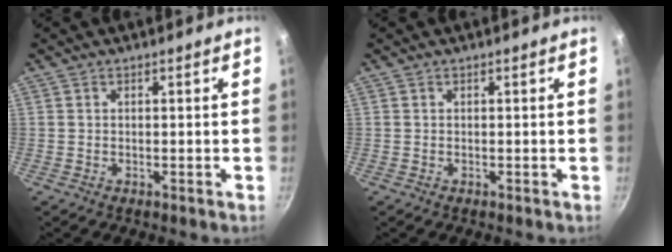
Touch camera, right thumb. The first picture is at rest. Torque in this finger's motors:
{"motor_torque": [0.00, 0.00, 0.00, 0.00, 0.00]}